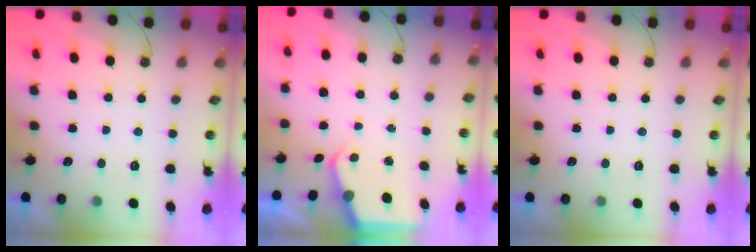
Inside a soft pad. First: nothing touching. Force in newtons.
{"total": 3.9, "press": 3.9, "slide": 0.4}
{"total": 0.0}